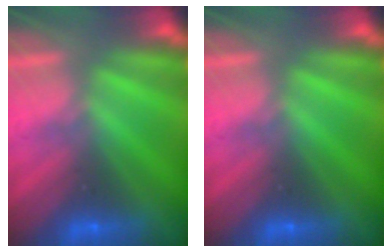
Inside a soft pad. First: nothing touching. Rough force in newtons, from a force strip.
{"total": 0.0}